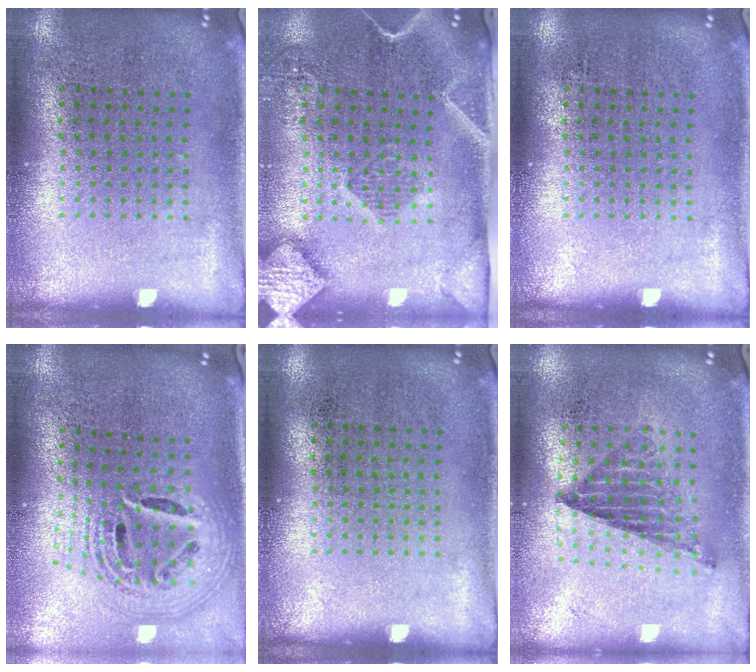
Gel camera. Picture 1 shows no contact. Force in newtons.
{"total": 2.5, "press": 1.9, "slide": 1.7}
{"total": 0.0}
{"total": 2.7, "press": 1.8, "slide": 1.9}
{"total": 0.0}
{"total": 0.8, "press": 0.8, "slide": 0.1}